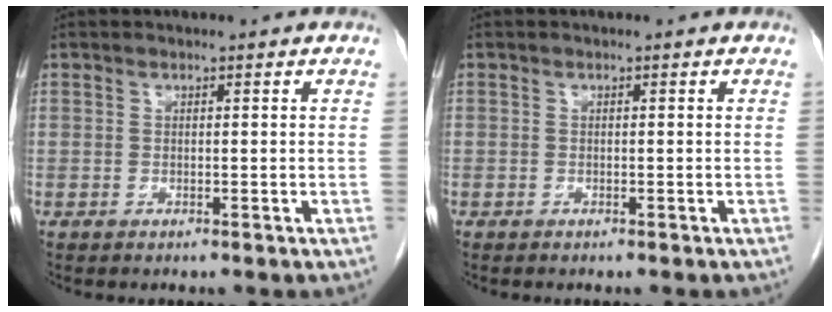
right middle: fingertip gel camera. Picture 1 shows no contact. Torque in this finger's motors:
{"motor_torque": [1.14, -0.38, 0.00, -0.13]}